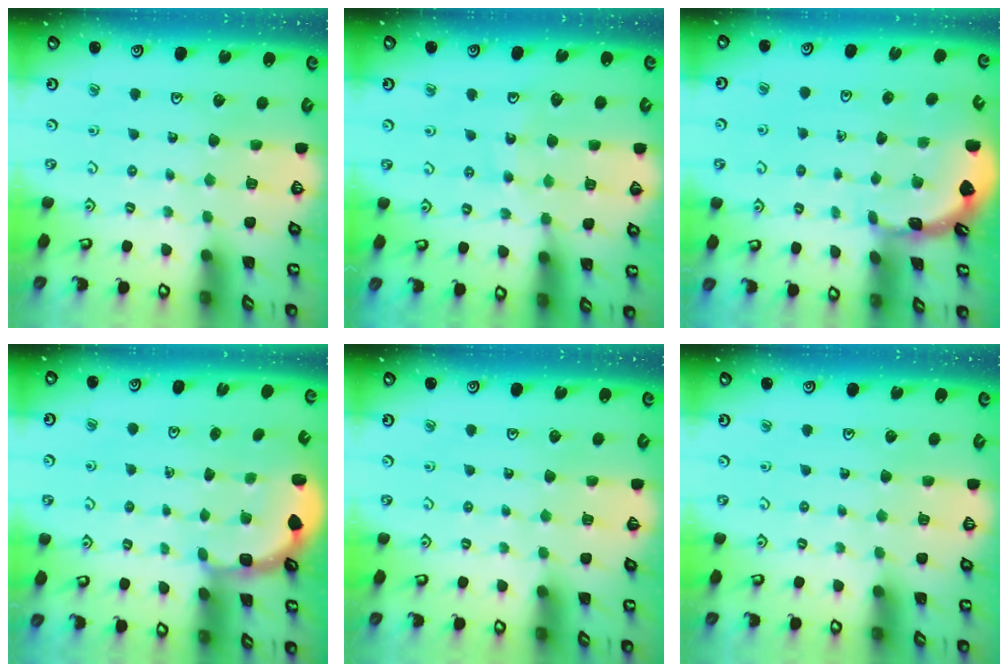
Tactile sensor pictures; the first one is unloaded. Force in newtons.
{"total": 10.2, "press": 9.7, "slide": 3.3}
{"total": 1.8, "press": 1.8, "slide": 0.1}
{"total": 2.9, "press": 2.5, "slide": 1.4}
{"total": 0.0}
{"total": 0.0}